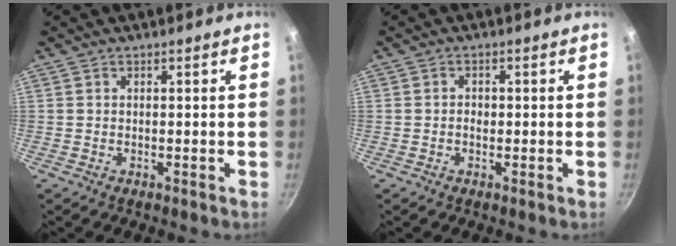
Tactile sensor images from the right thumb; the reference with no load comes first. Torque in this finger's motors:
{"motor_torque": [-0.25, 0.02, -0.05, 0.19, -0.02]}